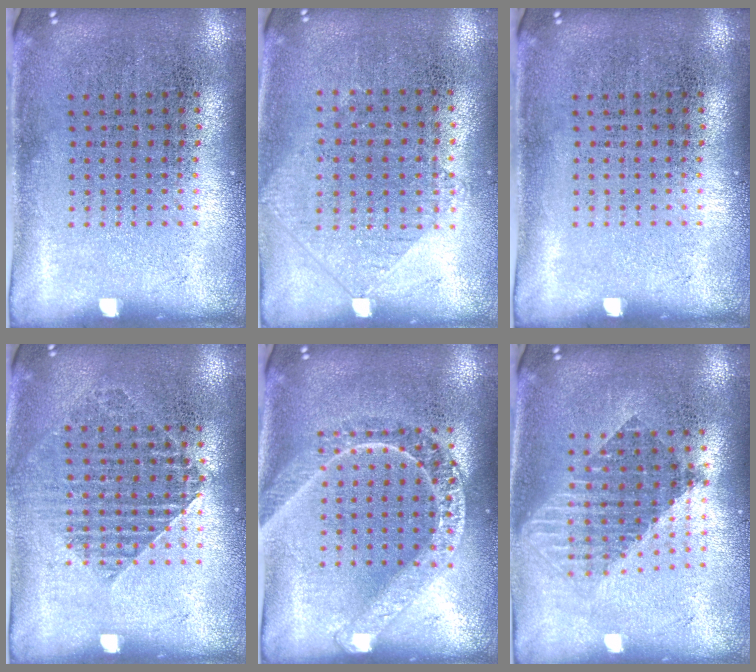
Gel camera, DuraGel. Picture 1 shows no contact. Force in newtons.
{"total": 0.9, "press": 0.8, "slide": 0.3}
{"total": 0.0}
{"total": 1.3, "press": 1.2, "slide": 0.4}
{"total": 1.6, "press": 1.6, "slide": 0.2}
{"total": 1.7, "press": 1.4, "slide": 1.0}